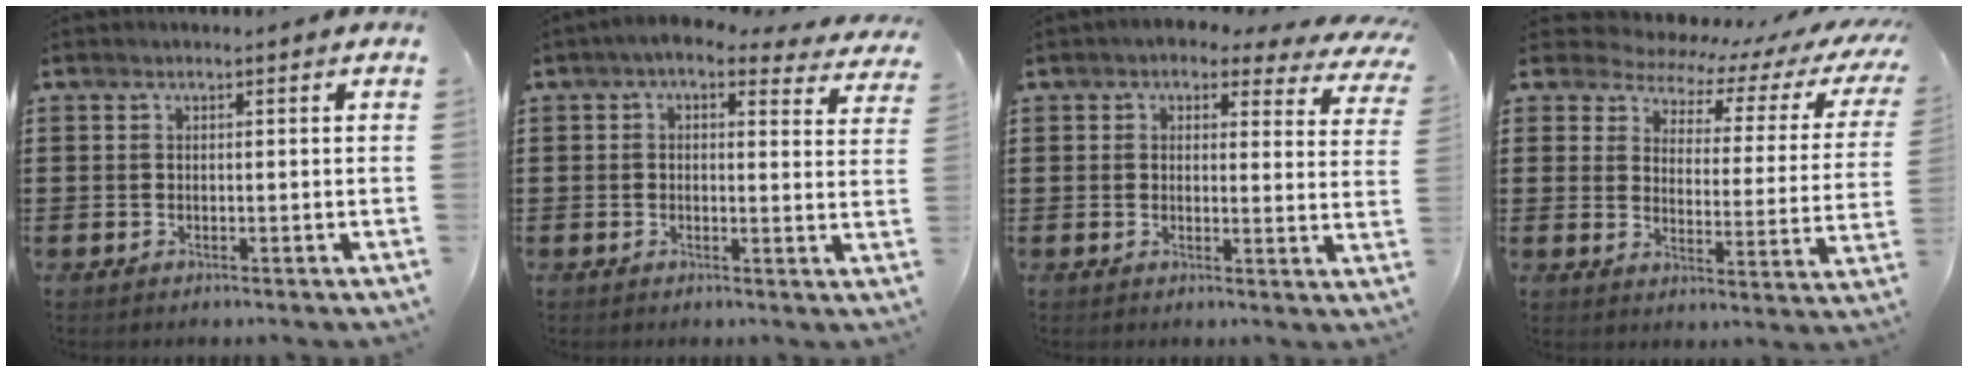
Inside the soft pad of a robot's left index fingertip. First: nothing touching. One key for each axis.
{"total": 3.4, "fx": 2.4, "fy": 0.8, "fz": 2.3, "tx": -0.053, "ty": -0.008, "tz": 0.039}
{"total": 2.7, "fx": 2.0, "fy": 1.1, "fz": 1.6, "tx": -0.032, "ty": -0.011, "tz": 0.029}
{"total": 4.1, "fx": 3.4, "fy": 1.8, "fz": 1.5, "tx": -0.047, "ty": -0.028, "tz": 0.050}